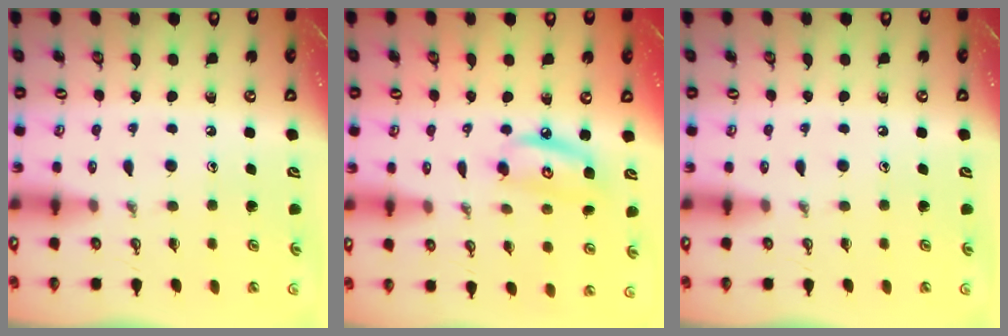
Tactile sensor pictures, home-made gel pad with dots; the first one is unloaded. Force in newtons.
{"total": 7.8, "press": 7.8, "slide": 0.8}
{"total": 0.0}